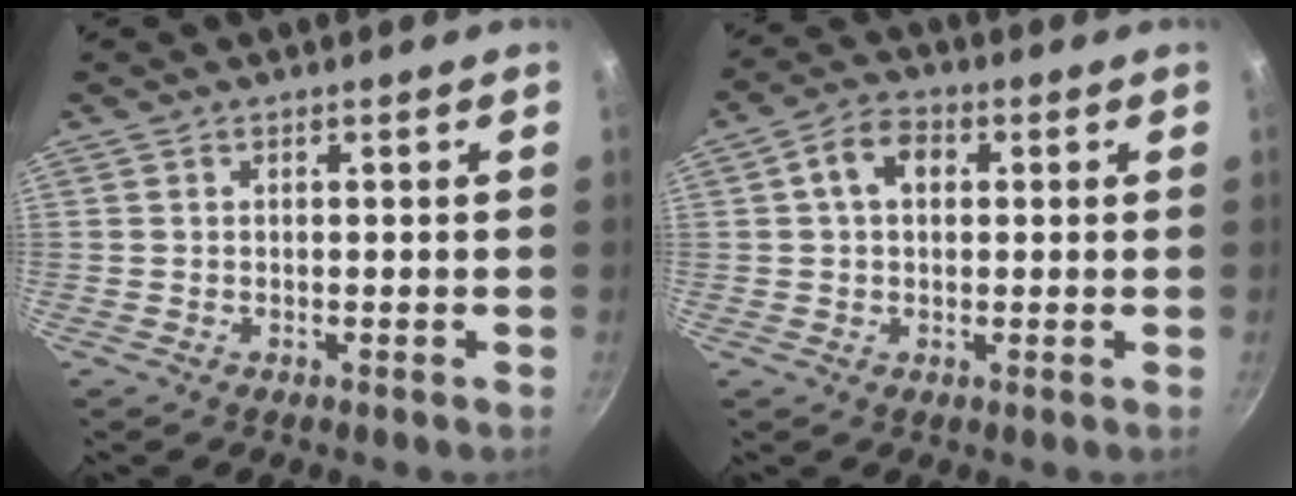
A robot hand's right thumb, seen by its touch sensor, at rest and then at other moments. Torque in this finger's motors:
{"motor_torque": [-0.01, 2.01, 0.80, -0.39, 0.05]}